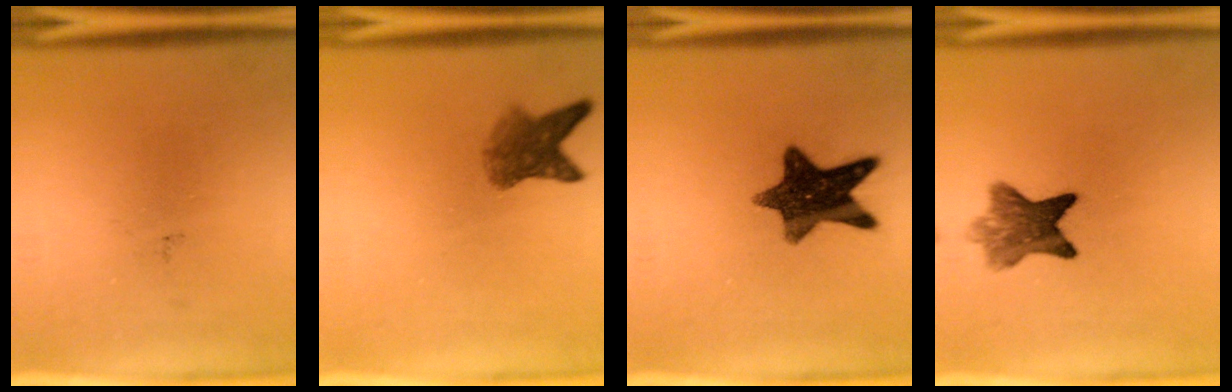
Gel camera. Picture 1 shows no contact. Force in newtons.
{"total": 4.9}
{"total": 11.9}
{"total": 7.0}